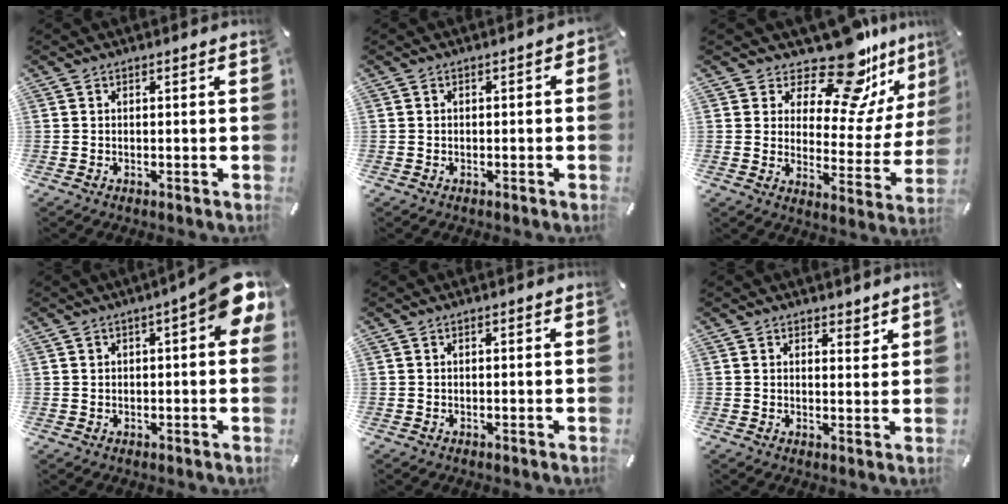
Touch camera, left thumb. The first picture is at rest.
{"total": 1.4, "force": [-0.7, 1.0, 0.7], "torque": [-0.014, 0.006, -0.015]}
{"total": 16.4, "force": [13.9, 5.1, 7.1], "torque": [-0.116, -0.125, 0.234]}
{"total": 9.0, "force": [2.5, 3.8, 7.8], "torque": [-0.092, -0.014, 0.040]}
{"total": 0.0}
{"total": 2.7, "force": [2.0, 1.7, 0.6], "torque": [0.016, -0.014, 0.030]}